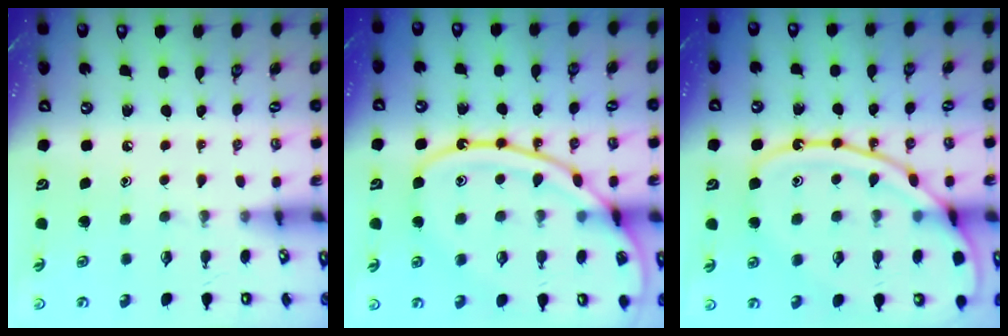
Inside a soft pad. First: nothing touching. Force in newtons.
{"total": 18.2, "press": 18.2, "slide": 1.3}
{"total": 15.7, "press": 15.6, "slide": 1.4}